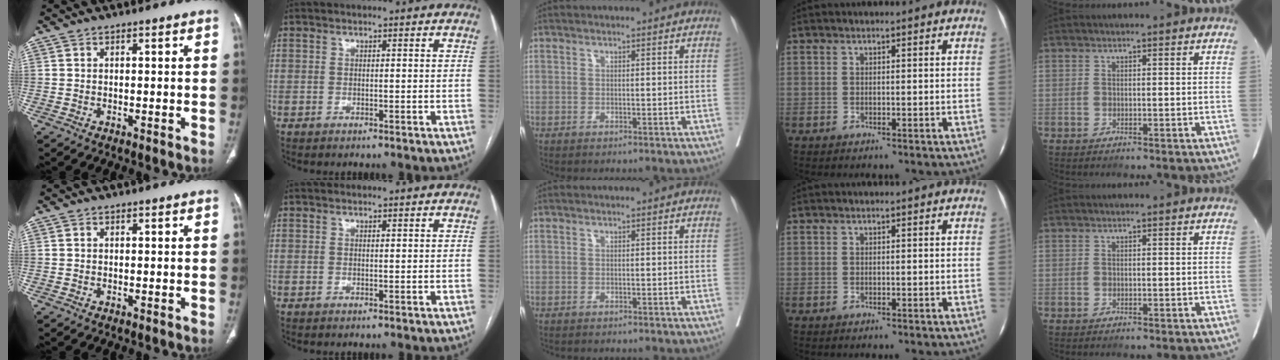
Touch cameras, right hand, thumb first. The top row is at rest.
{}